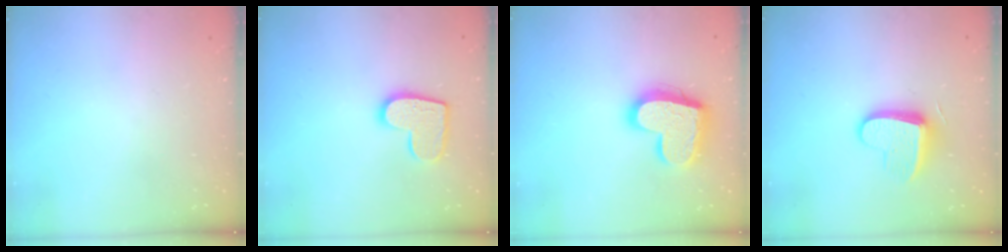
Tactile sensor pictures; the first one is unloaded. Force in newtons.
{"total": 12.7, "press": 12.6, "slide": 0.8}
{"total": 18.2, "press": 18.2, "slide": 1.6}
{"total": 11.6, "press": 11.6, "slide": 0.5}